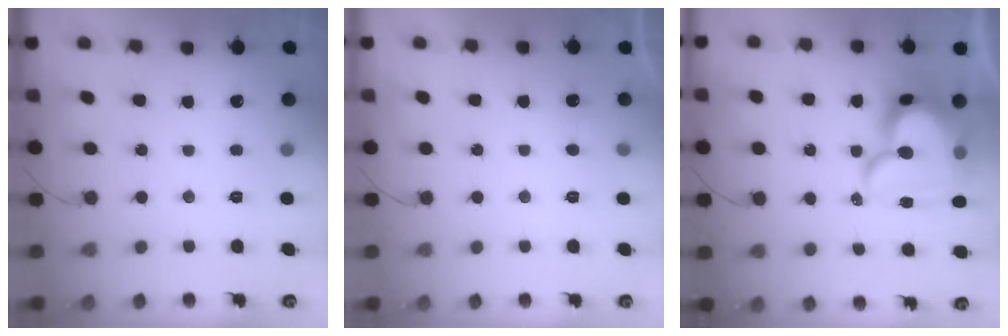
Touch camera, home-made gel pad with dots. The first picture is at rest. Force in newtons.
{"total": 3.0, "press": 2.9, "slide": 0.4}
{"total": 22.3, "press": 22.2, "slide": 1.6}